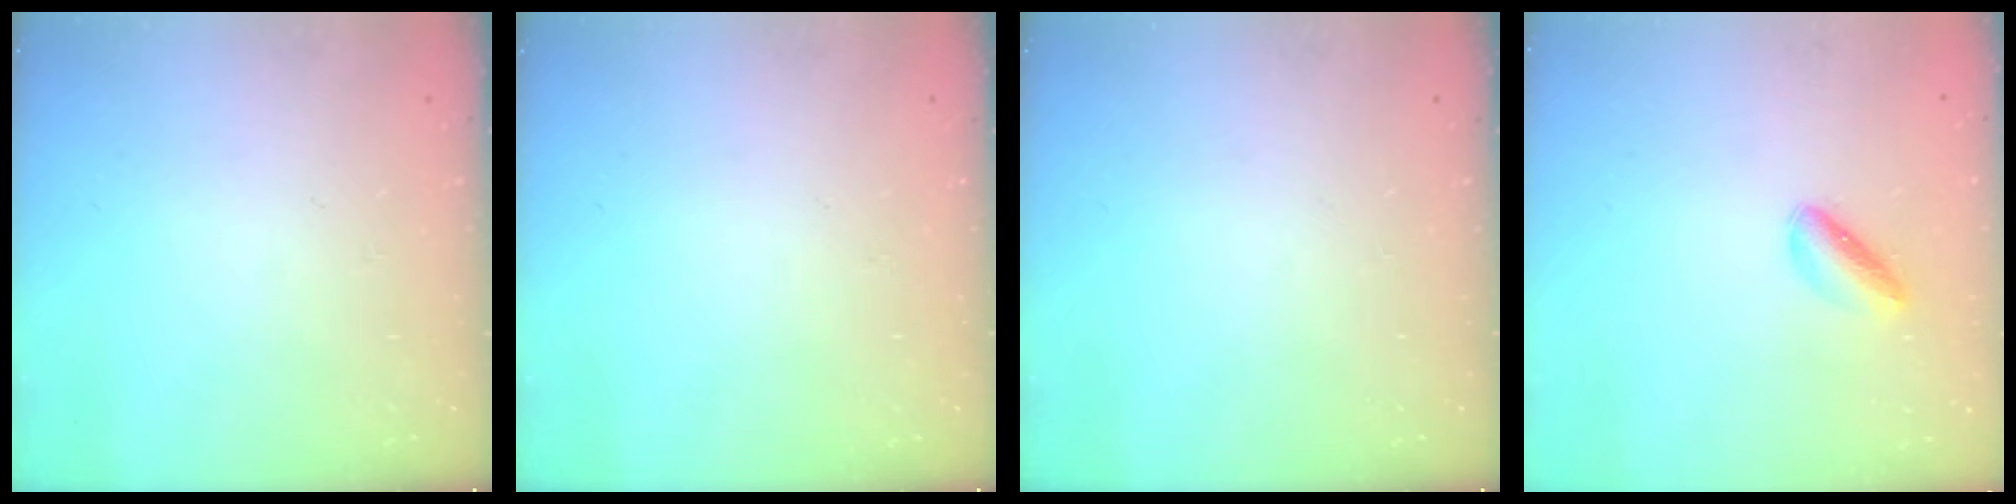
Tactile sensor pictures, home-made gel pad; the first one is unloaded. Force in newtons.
{"total": 0.0}
{"total": 0.0}
{"total": 3.6, "press": 3.6, "slide": 0.6}